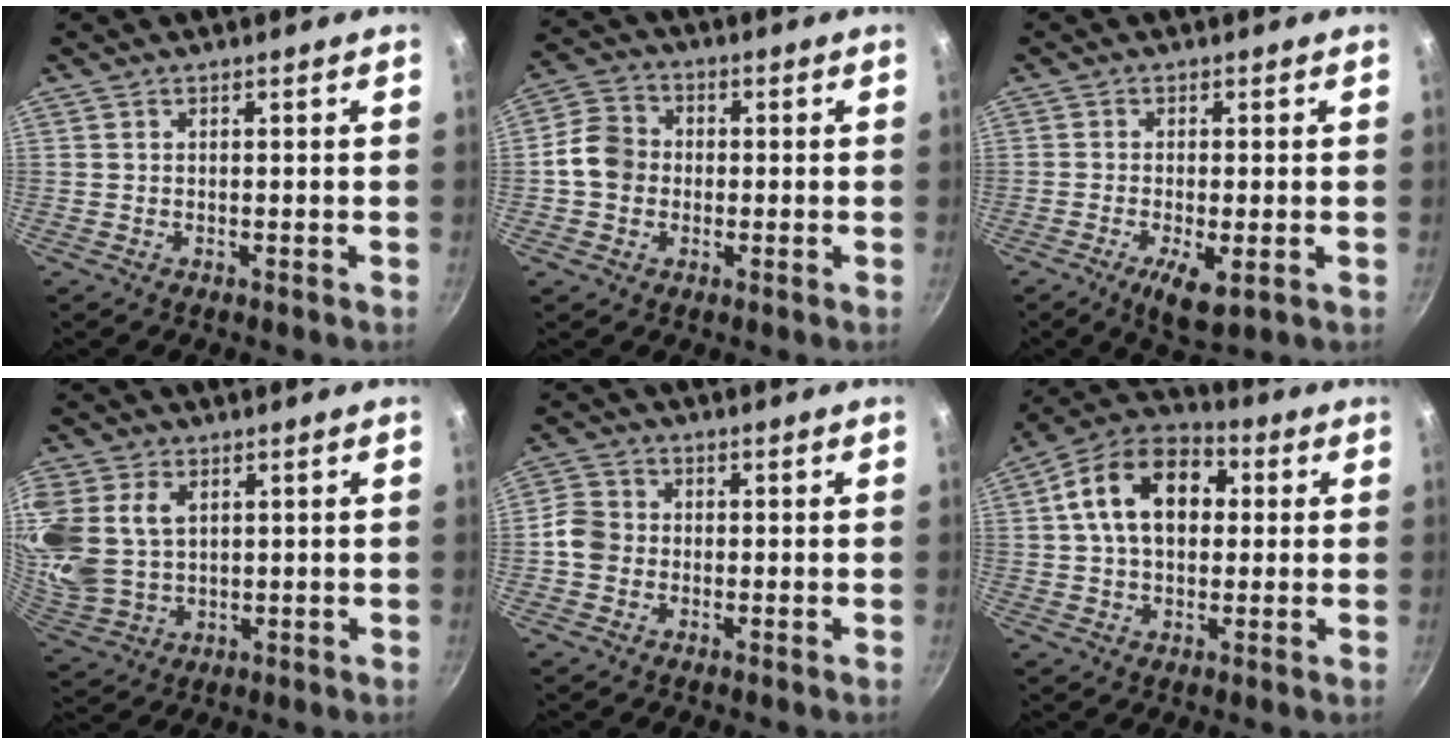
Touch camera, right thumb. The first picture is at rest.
{"total": 7.8, "force": [-0.7, 6.7, 3.9], "torque": [-0.045, 0.017, -0.030]}
{"total": 6.2, "force": [-2.2, 2.0, 5.5], "torque": [-0.101, -0.003, -0.031]}
{"total": 18.0, "force": [4.5, 13.5, 11.0], "torque": [-0.263, 0.005, 0.100]}
{"total": 5.1, "force": [-0.9, 4.5, 2.2], "torque": [-0.024, 0.015, -0.030]}
{"total": 15.7, "force": [2.7, 10.8, 11.1], "torque": [-0.156, 0.027, 0.027]}